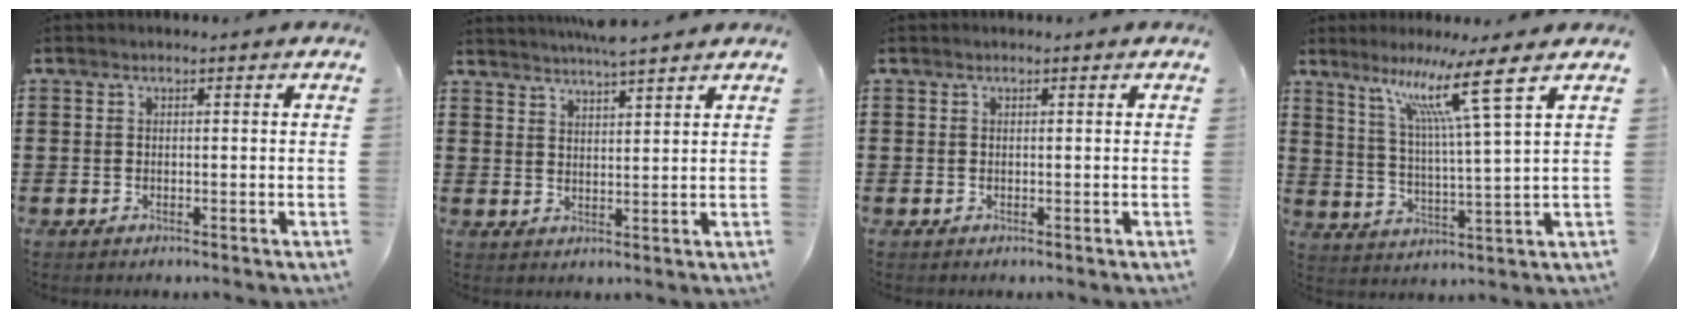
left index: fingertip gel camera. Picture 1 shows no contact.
{"total": 3.4, "force": [3.3, -0.5, 0.6], "torque": [-0.021, -0.012, 0.061]}
{"total": 0.0}
{"total": 10.2, "force": [6.8, -1.1, 7.6], "torque": [-0.151, -0.029, 0.103]}